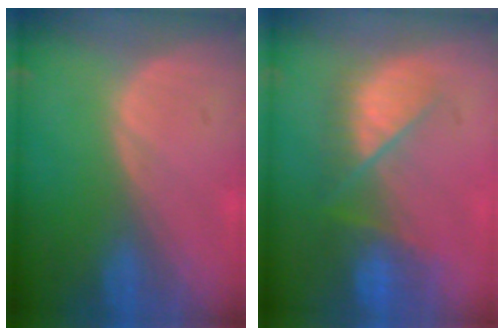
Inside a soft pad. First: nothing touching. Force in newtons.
{"total": 8.5, "press": 7.5, "slide": 4.1}